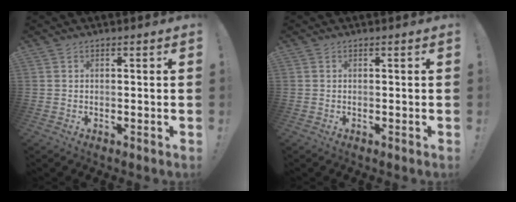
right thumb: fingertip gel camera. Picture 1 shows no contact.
{"total": 0.0}